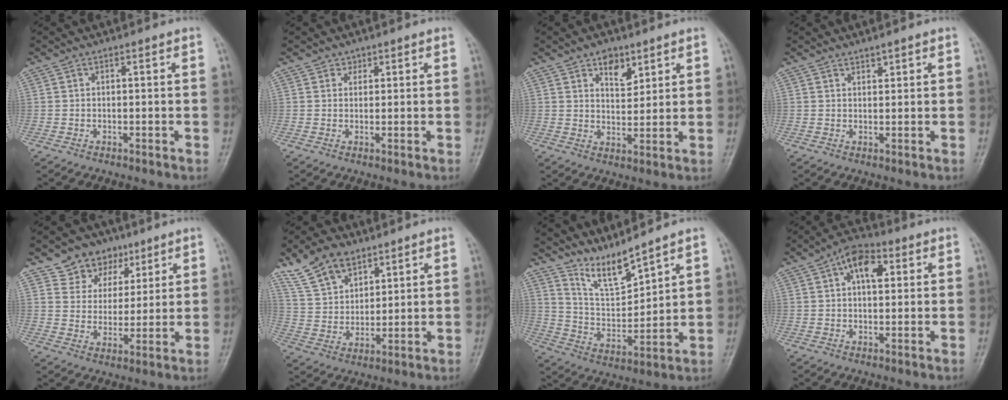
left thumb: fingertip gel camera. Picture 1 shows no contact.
{"total": 1.3, "force": [0.8, 1.0, 0.0], "torque": [0.017, -0.003, 0.008]}
{"total": 5.5, "force": [3.3, 3.1, 3.0], "torque": [-0.025, -0.022, 0.054]}
{"total": 1.3, "force": [1.1, 0.4, 0.5], "torque": [0.000, -0.008, 0.018]}
{"total": 9.5, "force": [5.9, 7.1, 2.1], "torque": [0.008, -0.027, 0.104]}
{"total": 10.7, "force": [7.3, 6.0, 5.0], "torque": [-0.072, -0.027, 0.145]}
{"total": 8.1, "force": [7.5, 0.7, 3.0], "torque": [-0.055, -0.065, 0.159]}
{"total": 7.5, "force": [2.5, 4.2, 5.7], "torque": [-0.080, 0.009, 0.030]}